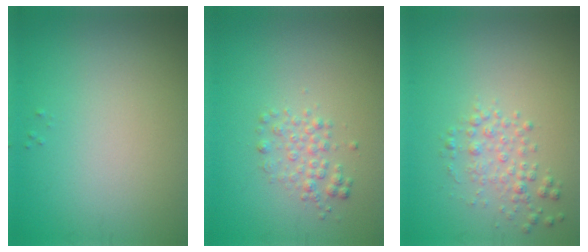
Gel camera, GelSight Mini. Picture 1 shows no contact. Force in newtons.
{"total": 1.8, "press": 1.8, "slide": 0.0}
{"total": 2.0, "press": 2.0, "slide": 0.1}